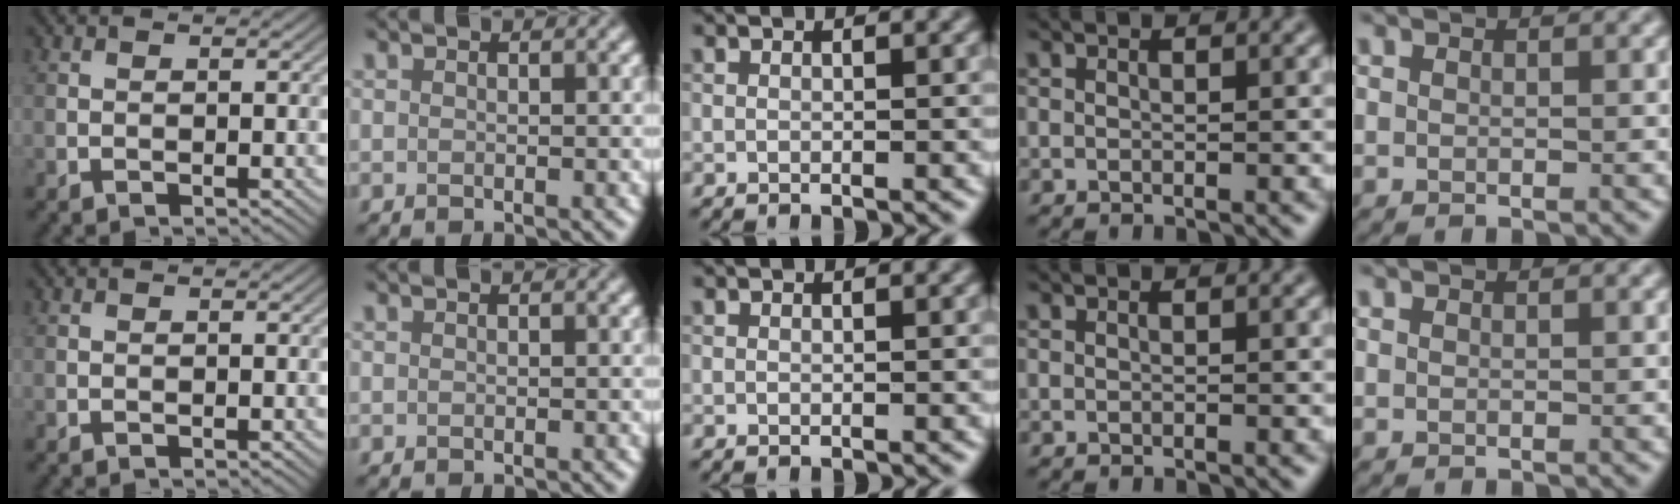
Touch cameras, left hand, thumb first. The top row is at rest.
{}